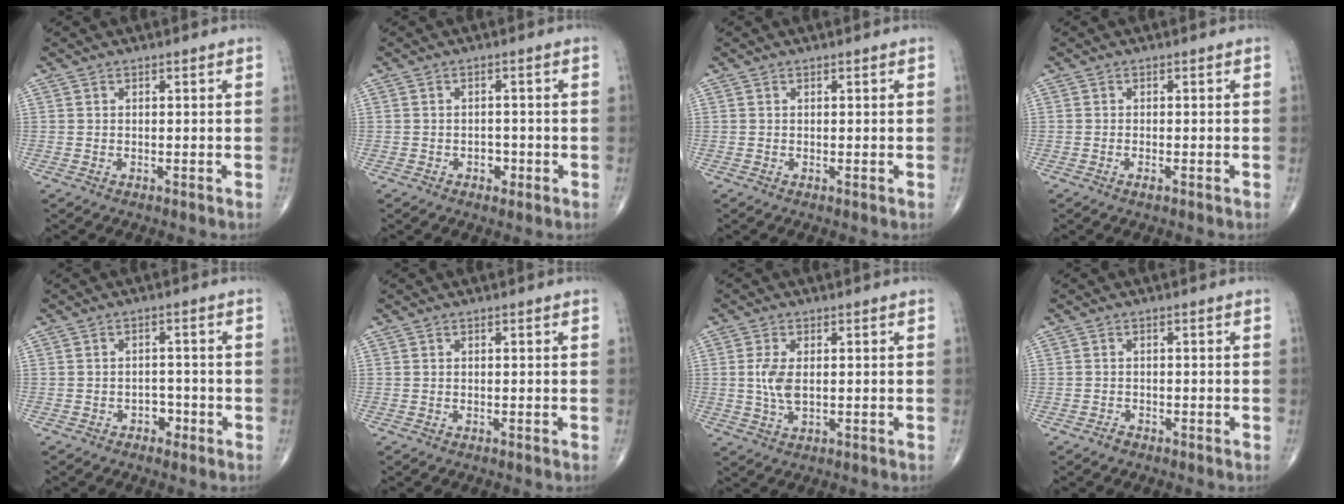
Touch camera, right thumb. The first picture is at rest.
{"total": 2.2, "force": [-0.9, 1.6, 1.2], "torque": [-0.005, 0.006, -0.013]}
{"total": 0.0}
{"total": 0.9, "force": [-0.5, 0.2, 0.8], "torque": [-0.017, -0.002, -0.011]}
{"total": 2.6, "force": [-1.4, 1.9, 1.2], "torque": [0.000, 0.011, -0.021]}
{"total": 0.0}
{"total": 4.7, "force": [0.3, 2.3, 4.1], "torque": [-0.093, -0.004, 0.006]}
{"total": 1.0, "force": [-0.8, 0.5, 0.2], "torque": [-0.006, 0.002, -0.017]}